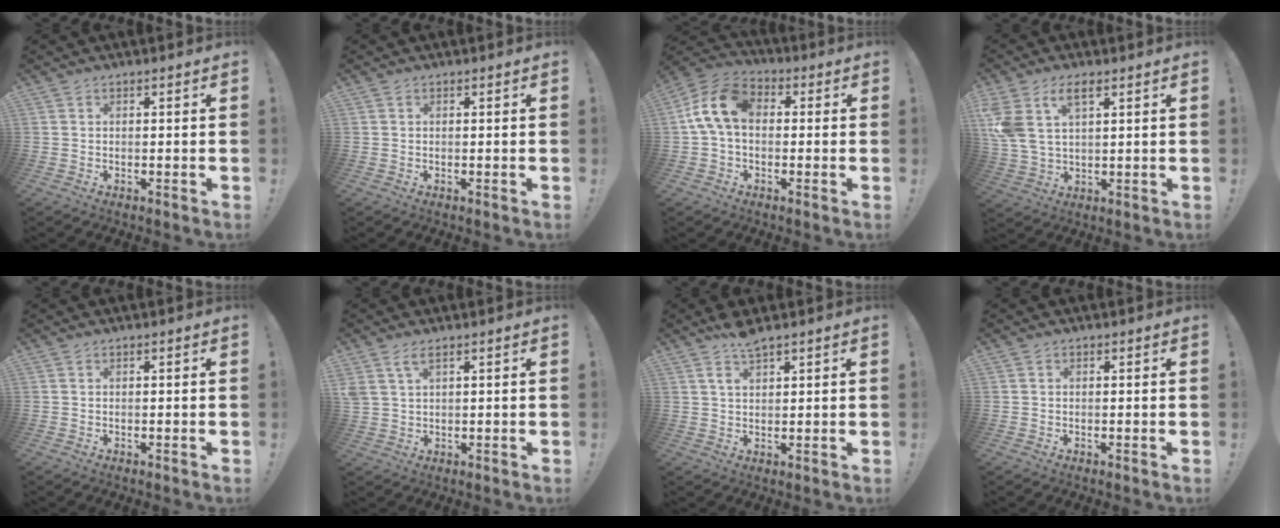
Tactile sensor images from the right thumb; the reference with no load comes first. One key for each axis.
{"total": 0.0}
{"total": 12.7, "fx": 1.4, "fy": 8.4, "fz": 9.5, "tx": -0.183, "ty": 0.024, "tz": 0.032}
{"total": 9.8, "fx": 4.9, "fy": 5.2, "fz": 6.8, "tx": -0.155, "ty": -0.012, "tz": 0.092}
{"total": 0.0}
{"total": 4.2, "fx": 2.4, "fy": 1.5, "fz": 3.0, "tx": -0.058, "ty": -0.008, "tz": 0.046}
{"total": 5.1, "fx": 3.6, "fy": 1.6, "fz": 3.3, "tx": -0.058, "ty": -0.018, "tz": 0.061}
{"total": 0.0}